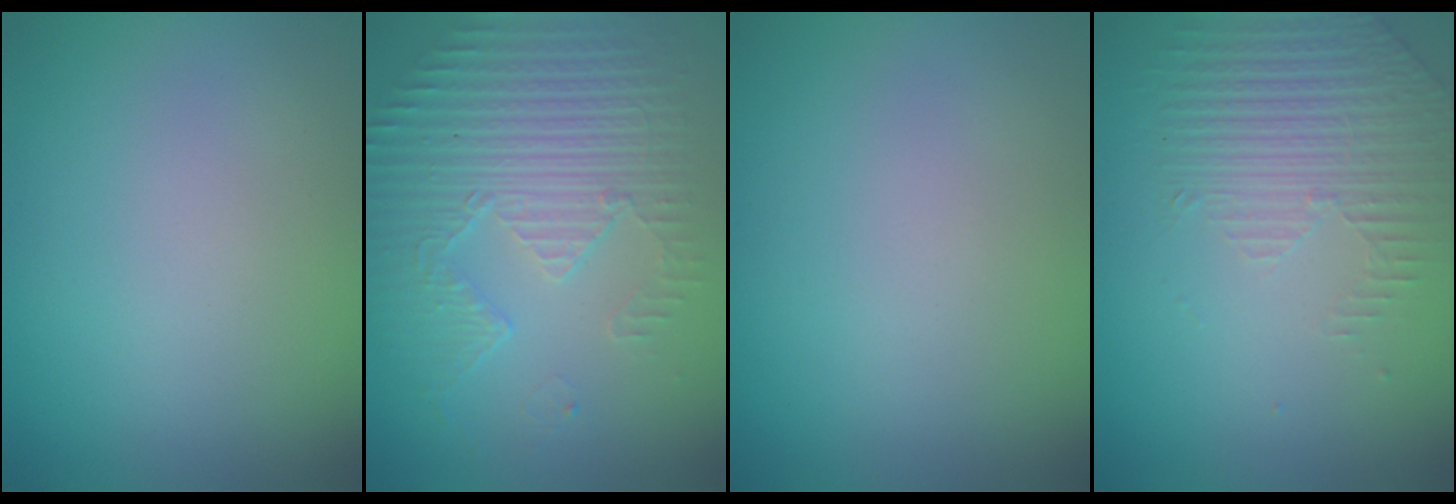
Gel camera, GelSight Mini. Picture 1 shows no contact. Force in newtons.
{"total": 5.5, "press": 3.6, "slide": 4.1}
{"total": 0.0}
{"total": 1.7, "press": 1.3, "slide": 1.1}